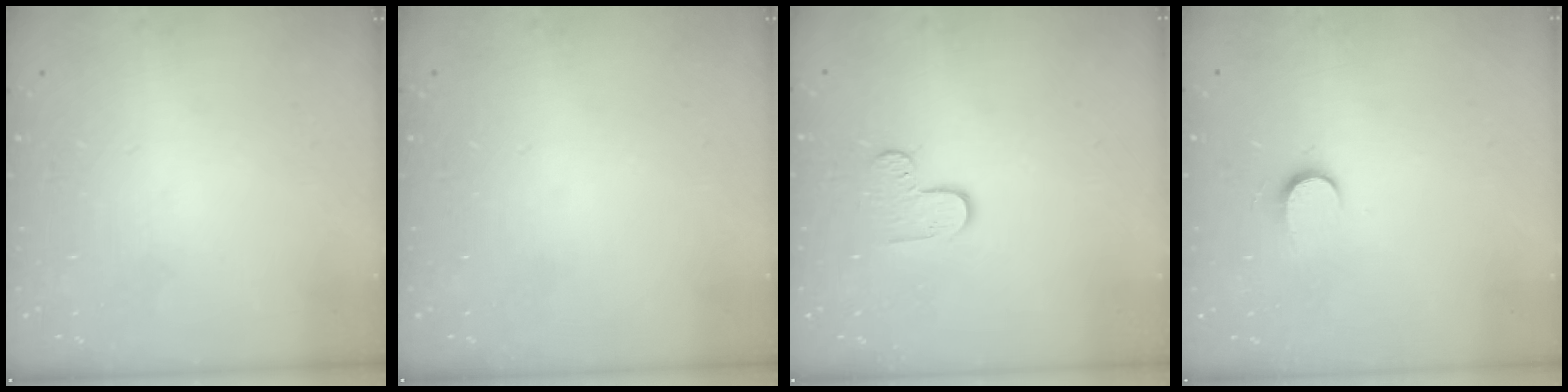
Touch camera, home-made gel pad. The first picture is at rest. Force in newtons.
{"total": 0.0}
{"total": 4.5, "press": 4.5, "slide": 0.4}
{"total": 5.6, "press": 5.5, "slide": 0.6}